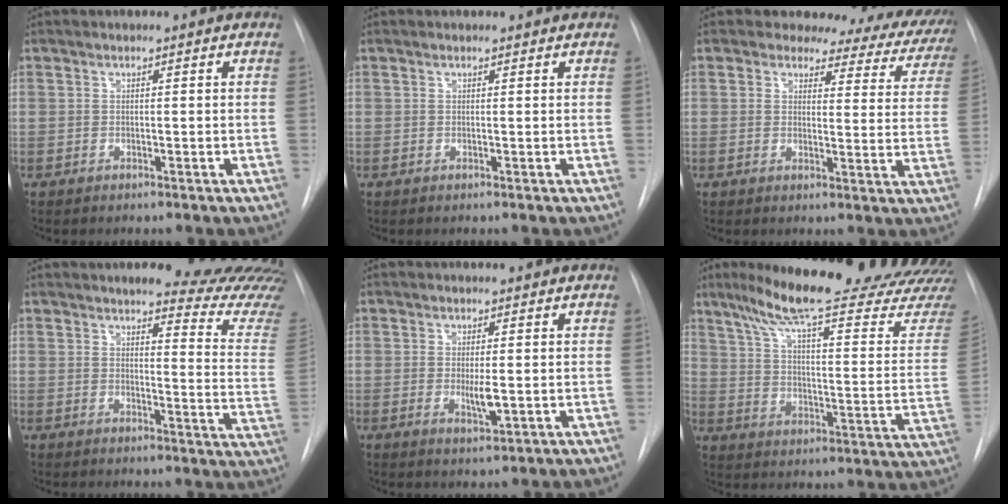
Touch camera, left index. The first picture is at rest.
{"total": 1.1, "force": [1.1, 0.1, -0.1], "torque": [-0.010, 0.007, 0.013]}
{"total": 13.7, "force": [12.2, 5.3, 3.4], "torque": [-0.003, -0.037, 0.101]}
{"total": 17.8, "force": [17.3, 0.3, 4.2], "torque": [-0.040, -0.141, 0.176]}
{"total": 2.7, "force": [0.0, 0.5, 2.6], "torque": [-0.047, -0.008, 0.003]}
{"total": 30.8, "force": [26.6, 2.0, 15.4], "torque": [-0.227, -0.082, 0.344]}